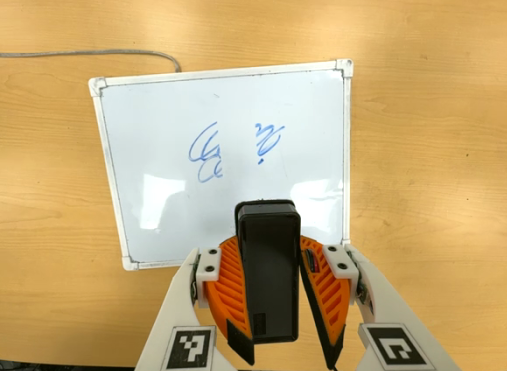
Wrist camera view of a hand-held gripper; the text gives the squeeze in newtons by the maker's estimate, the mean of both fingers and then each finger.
{"total": 9.6, "left": 9.0, "right": 10.2}